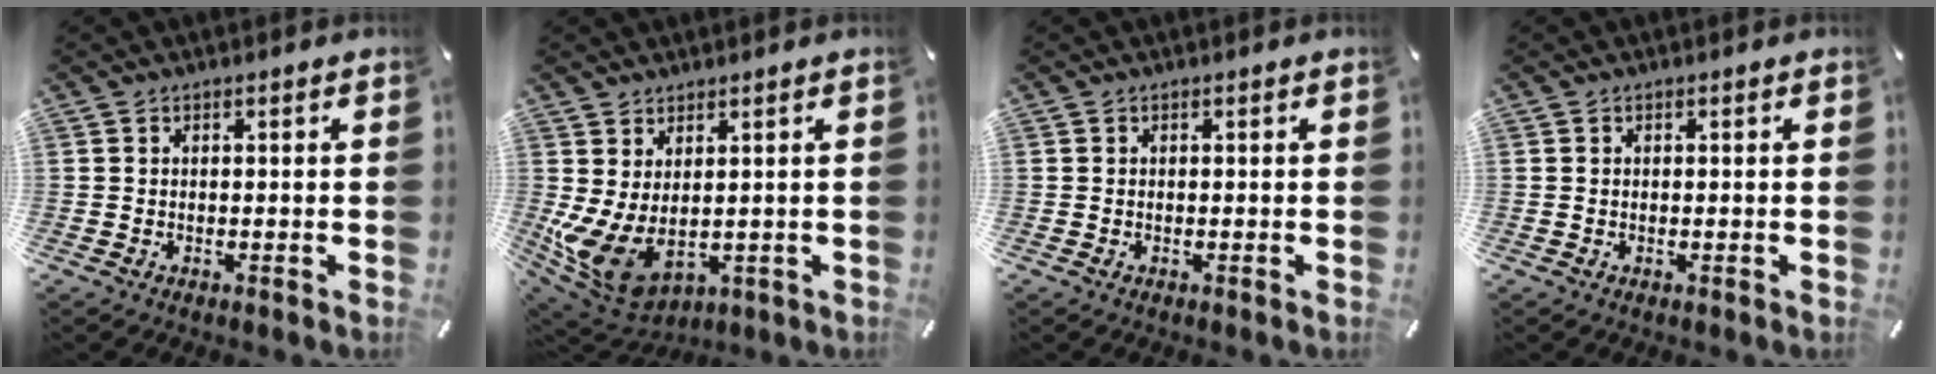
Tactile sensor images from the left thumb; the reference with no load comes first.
{"total": 8.8, "force": [-0.9, 5.4, 6.8], "torque": [-0.155, -0.019, -0.007]}
{"total": 0.0}
{"total": 0.0}